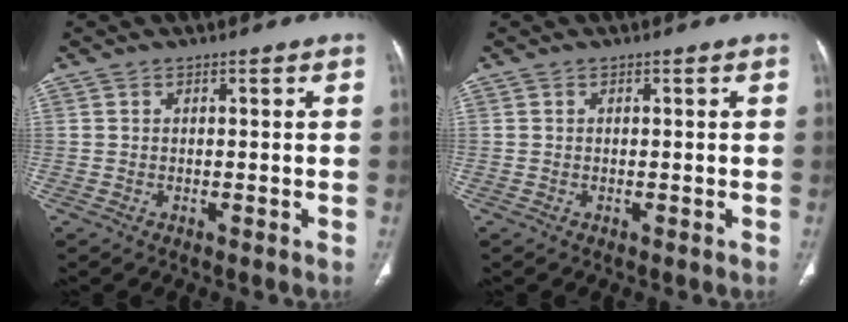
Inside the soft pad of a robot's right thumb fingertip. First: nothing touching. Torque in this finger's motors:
{"motor_torque": [-0.12, 0.11, -0.22, -0.01, 0.02]}